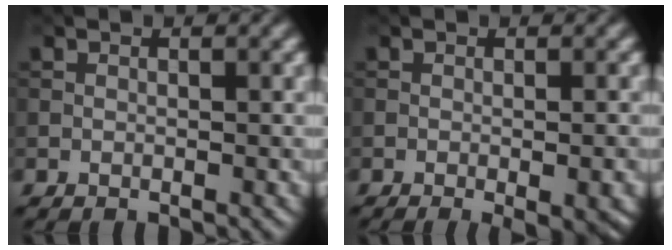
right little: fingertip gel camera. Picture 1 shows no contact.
{"total": 5.7, "force": [-2.3, 1.8, 4.9], "torque": [-0.048, -0.014, -0.015]}